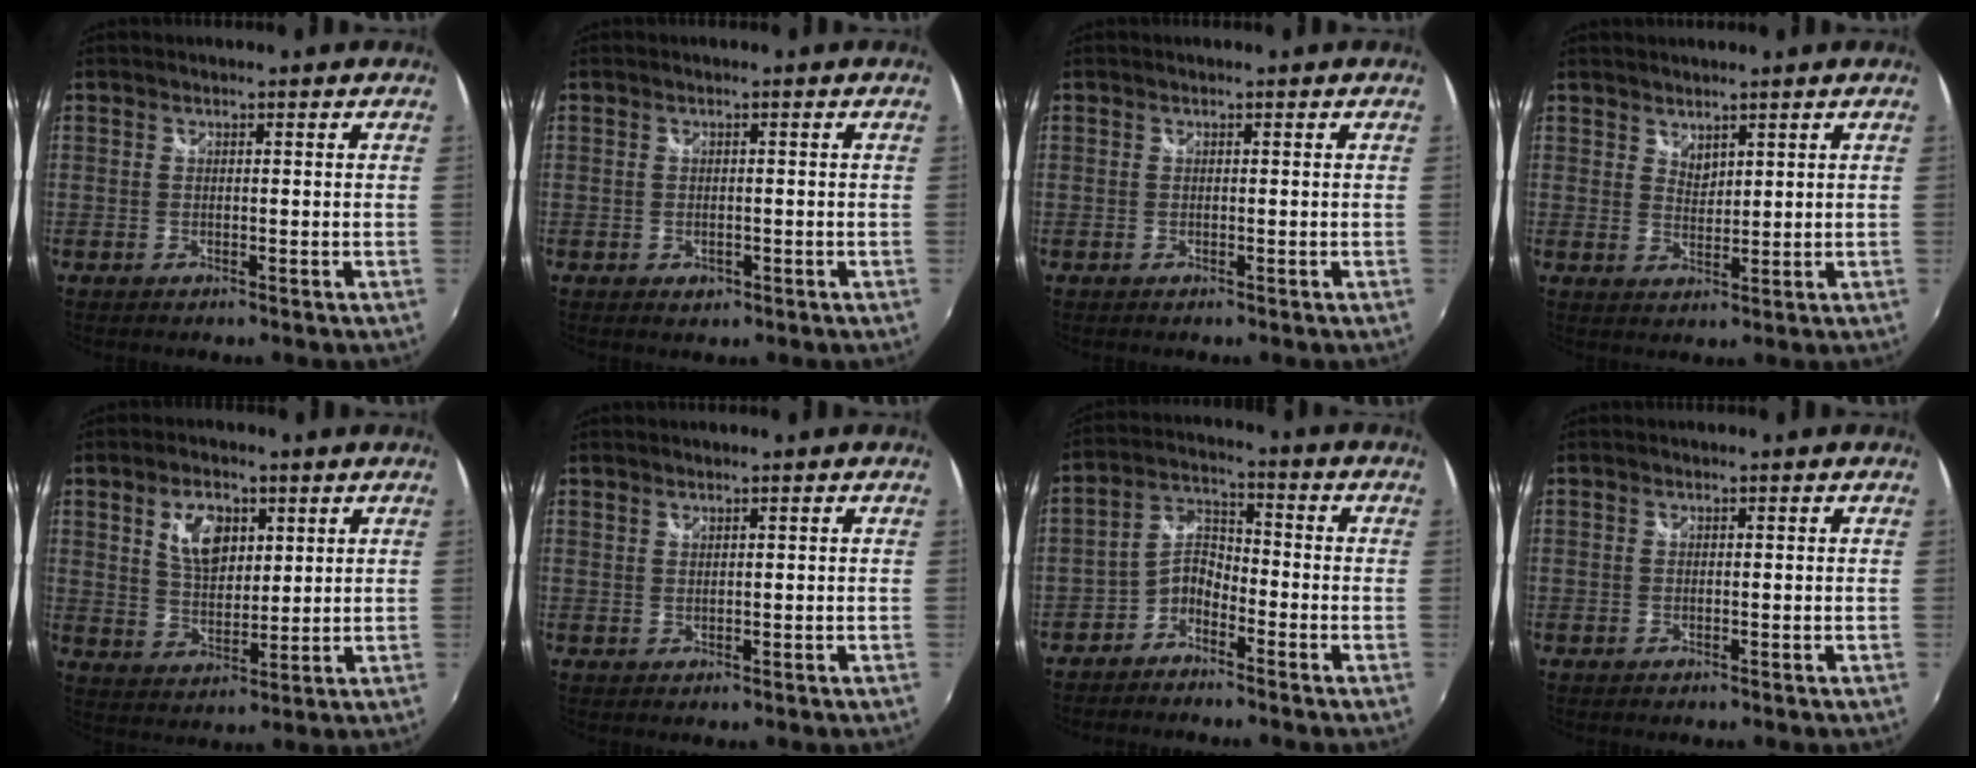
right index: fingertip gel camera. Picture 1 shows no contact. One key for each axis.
{"total": 1.8, "fx": -0.6, "fy": 1.4, "fz": 0.9, "tx": -0.016, "ty": -0.004, "tz": -0.008}
{"total": 0.0}
{"total": 3.3, "fx": 2.0, "fy": 2.4, "fz": 1.1, "tx": -0.010, "ty": 0.000, "tz": 0.036}
{"total": 8.2, "fx": 3.4, "fy": 4.7, "fz": 5.8, "tx": -0.103, "ty": 0.008, "tz": 0.065}
{"total": 0.7, "fx": 0.7, "fy": 0.1, "fz": 0.2, "tx": -0.002, "ty": 0.001, "tz": 0.014}
{"total": 5.0, "fx": -3.6, "fy": 2.7, "fz": 2.2, "tx": -0.051, "ty": 0.019, "tz": -0.077}
{"total": 0.0}